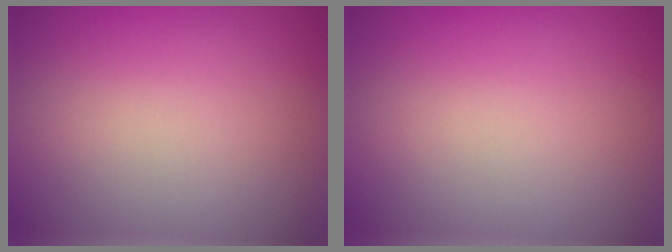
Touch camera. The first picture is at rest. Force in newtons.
{"total": 0.0}